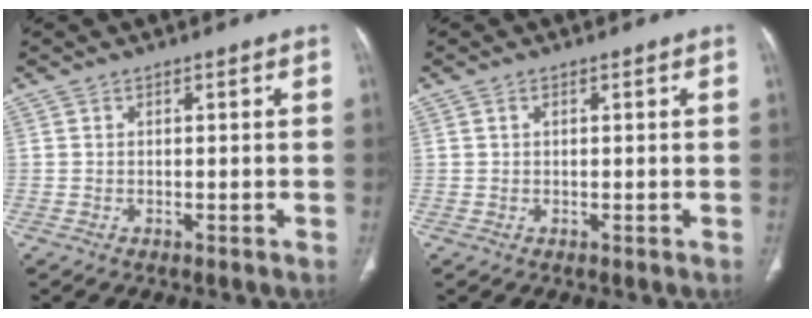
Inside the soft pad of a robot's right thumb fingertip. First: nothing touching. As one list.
[{"total": 0.7, "force": [0.3, 0.4, 0.5], "torque": [-0.011, 0.004, 0.005]}]